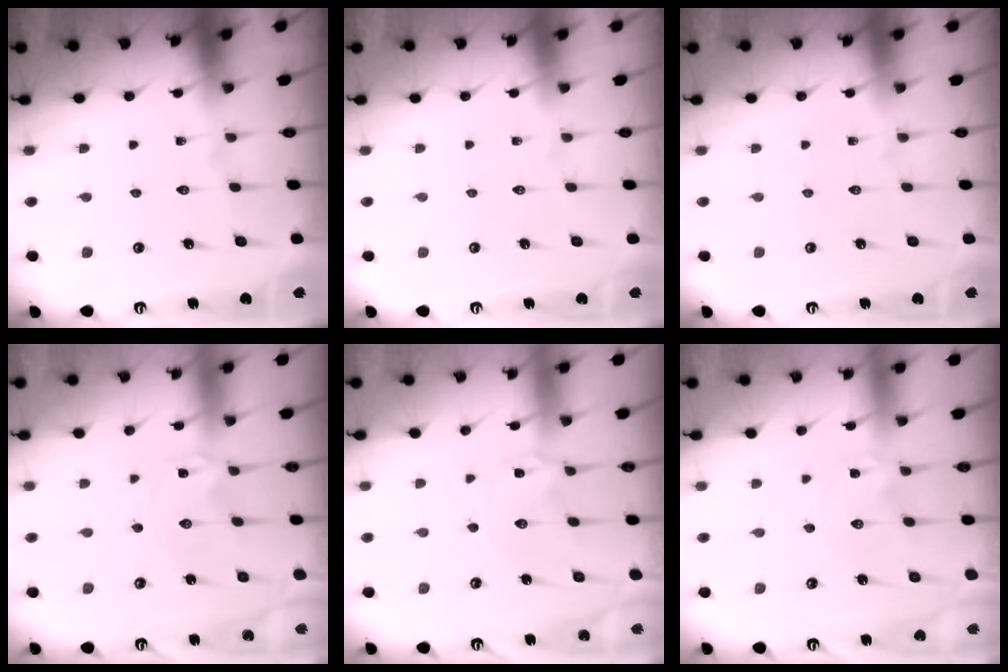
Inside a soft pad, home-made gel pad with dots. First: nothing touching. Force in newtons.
{"total": 0.0}
{"total": 0.0}
{"total": 0.0}
{"total": 1.4, "press": 1.4, "slide": 0.2}
{"total": 0.8, "press": 0.8, "slide": 0.1}